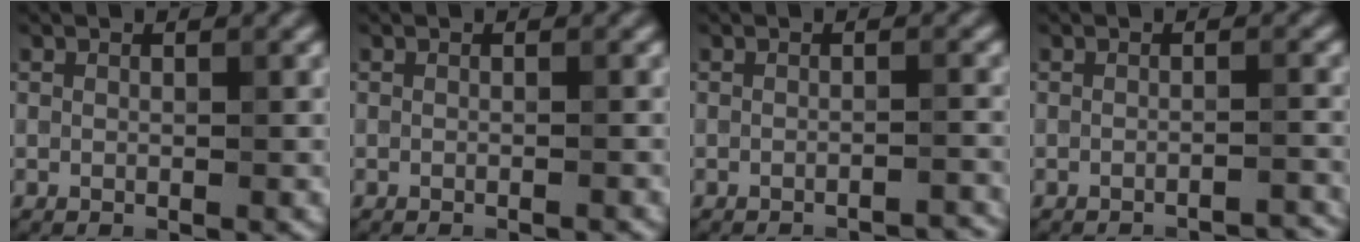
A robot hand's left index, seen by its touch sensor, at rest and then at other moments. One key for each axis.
{"total": 0.9, "fx": -0.7, "fy": 0.2, "fz": 0.5, "tx": 0.001, "ty": -0.004, "tz": -0.015}
{"total": 2.8, "fx": -2.6, "fy": 0.4, "fz": 1.0, "tx": -0.003, "ty": 0.009, "tz": -0.035}
{"total": 2.9, "fx": -2.7, "fy": 0.3, "fz": 1.0, "tx": -0.001, "ty": 0.009, "tz": -0.036}